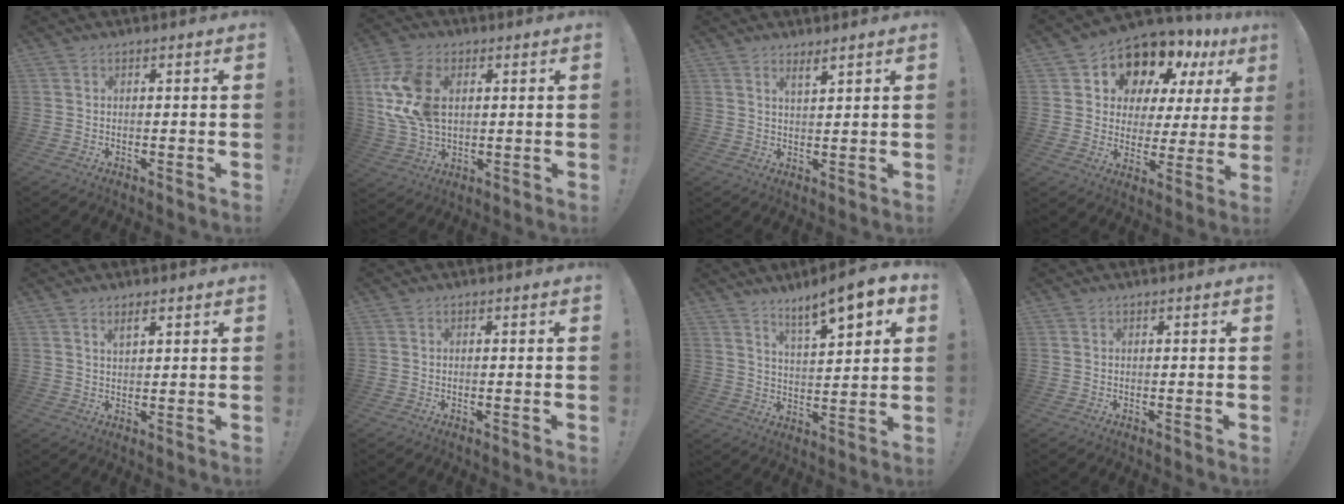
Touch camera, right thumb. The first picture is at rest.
{"total": 15.5, "force": [3.1, 10.4, 11.0], "torque": [-0.214, -0.007, 0.061]}
{"total": 3.1, "force": [2.5, 0.4, 1.7], "torque": [-0.028, -0.014, 0.043]}
{"total": 12.7, "force": [9.8, 7.0, 4.0], "torque": [-0.060, -0.088, 0.180]}
{"total": 3.0, "force": [2.1, 1.0, 1.8], "torque": [-0.016, -0.016, 0.033]}
{"total": 0.0}
{"total": 11.2, "force": [7.9, 1.9, 7.7], "torque": [-0.110, -0.056, 0.127]}
{"total": 0.0}